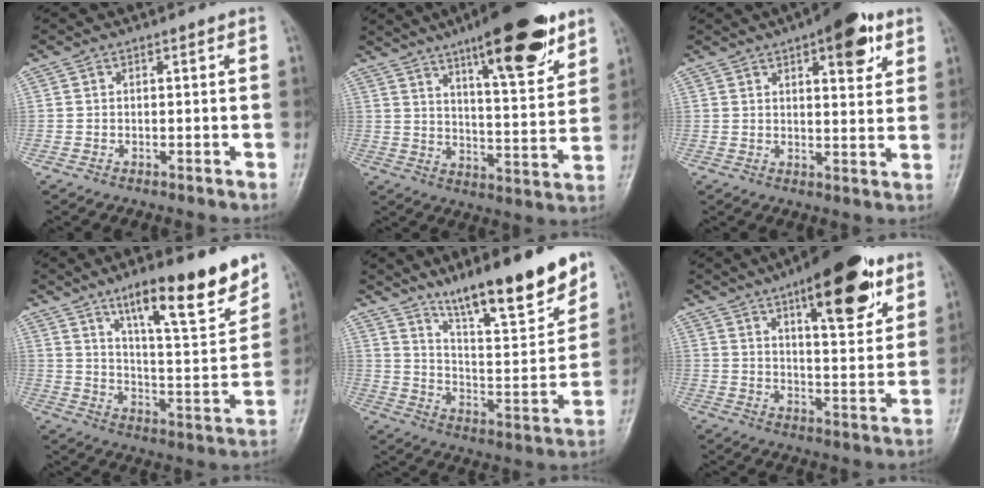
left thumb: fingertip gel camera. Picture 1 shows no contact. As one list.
[{"total": 18.8, "force": [11.7, 4.8, 13.9], "torque": [-0.174, -0.058, 0.180]}, {"total": 10.7, "force": [5.6, 4.2, 8.2], "torque": [-0.083, -0.019, 0.071]}, {"total": 17.7, "force": [11.7, 3.8, 12.7], "torque": [-0.162, -0.070, 0.192]}, {"total": 18.8, "force": [13.4, 3.8, 12.6], "torque": [-0.162, -0.082, 0.225]}, {"total": 18.5, "force": [10.4, 6.2, 13.9], "torque": [-0.165, -0.043, 0.153]}]